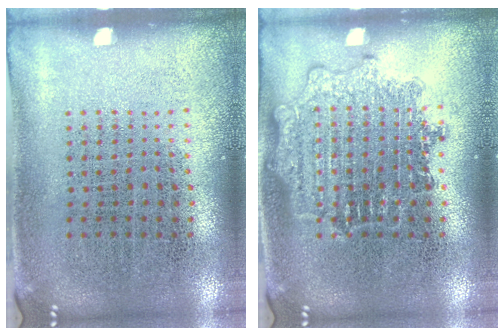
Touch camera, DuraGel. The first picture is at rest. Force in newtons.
{"total": 2.6, "press": 2.6, "slide": 0.4}